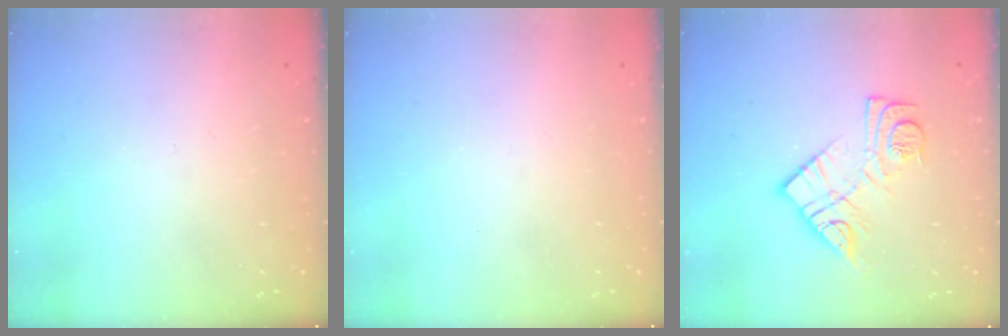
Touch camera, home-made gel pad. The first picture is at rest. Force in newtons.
{"total": 1.5, "press": 1.5, "slide": 0.1}
{"total": 12.0, "press": 12.0, "slide": 0.9}